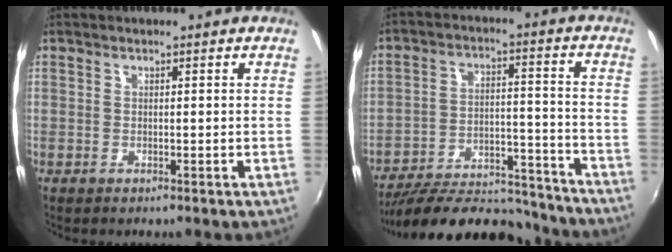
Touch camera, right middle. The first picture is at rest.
{"total": 23.1, "force": [-20.6, 6.5, 8.1], "torque": [-0.149, 0.015, -0.280]}